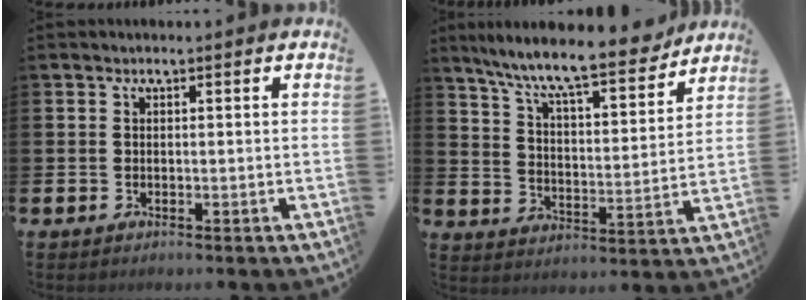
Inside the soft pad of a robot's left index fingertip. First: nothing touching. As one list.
[{"total": 10.3, "force": [9.3, 1.1, 4.3], "torque": [-0.109, -0.068, 0.156]}]